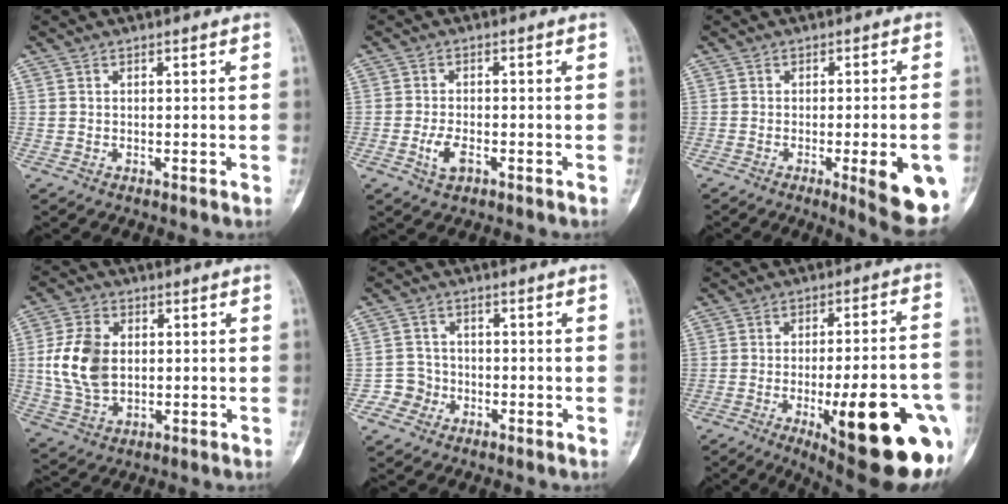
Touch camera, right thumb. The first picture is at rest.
{"total": 3.4, "force": [-1.3, 1.8, 2.6], "torque": [-0.053, 0.003, -0.022]}
{"total": 11.8, "force": [-4.0, 2.3, 10.9], "torque": [-0.113, -0.005, -0.045]}
{"total": 11.5, "force": [1.0, 7.7, 8.4], "torque": [-0.160, -0.002, 0.027]}
{"total": 3.6, "force": [-1.5, 3.2, -0.2], "torque": [0.024, 0.014, -0.034]}
{"total": 25.3, "force": [-8.9, 7.0, 22.6], "torque": [-0.243, 0.007, -0.107]}